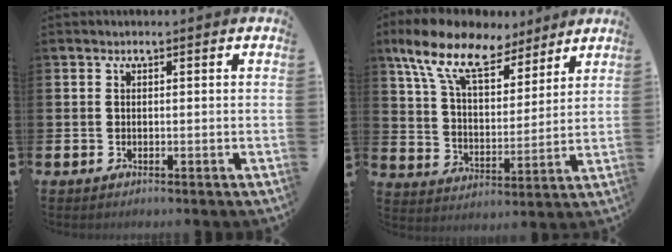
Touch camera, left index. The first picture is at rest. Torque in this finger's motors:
{"motor_torque": [2.14, 0.00, 1.05, 0.21]}